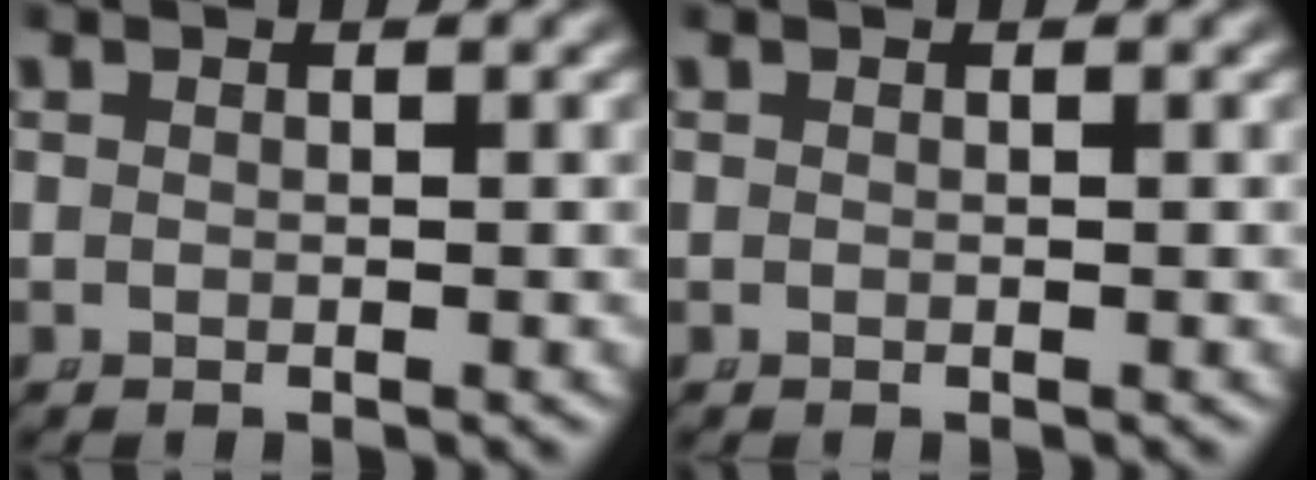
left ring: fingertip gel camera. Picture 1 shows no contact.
{"total": 0.0}